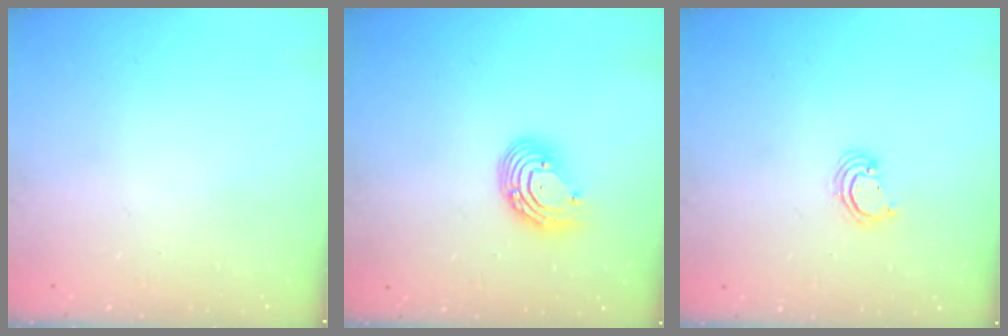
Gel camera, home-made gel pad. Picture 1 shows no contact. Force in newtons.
{"total": 8.9, "press": 8.8, "slide": 0.8}
{"total": 2.4, "press": 2.4, "slide": 0.1}